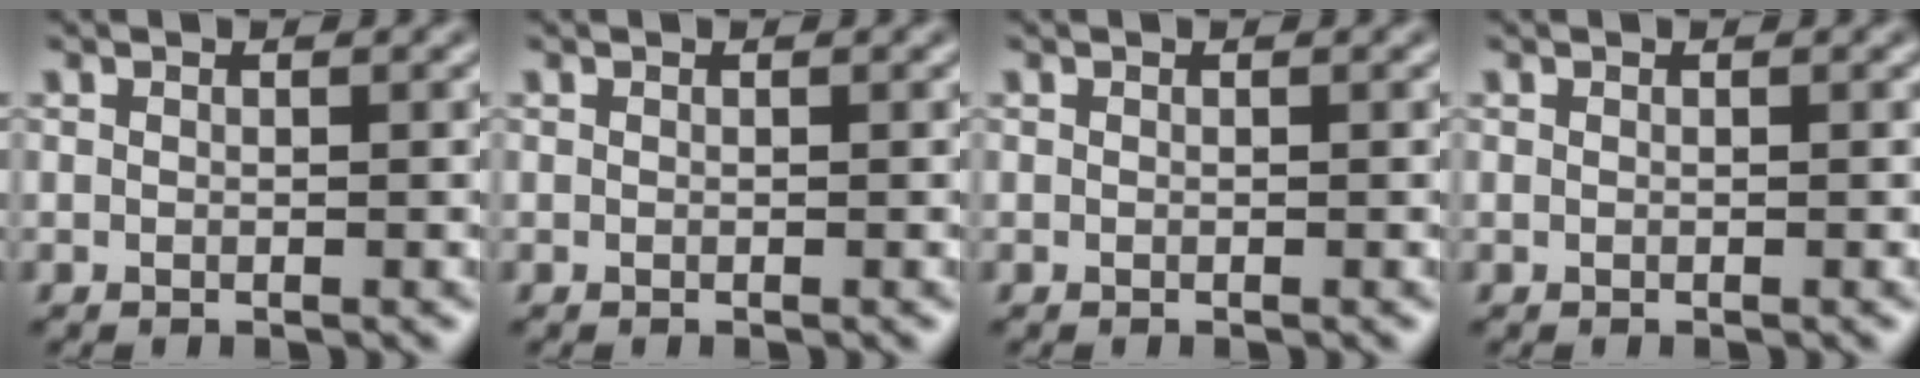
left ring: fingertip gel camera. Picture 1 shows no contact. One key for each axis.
{"total": 0.0}
{"total": 0.0}
{"total": 0.0}